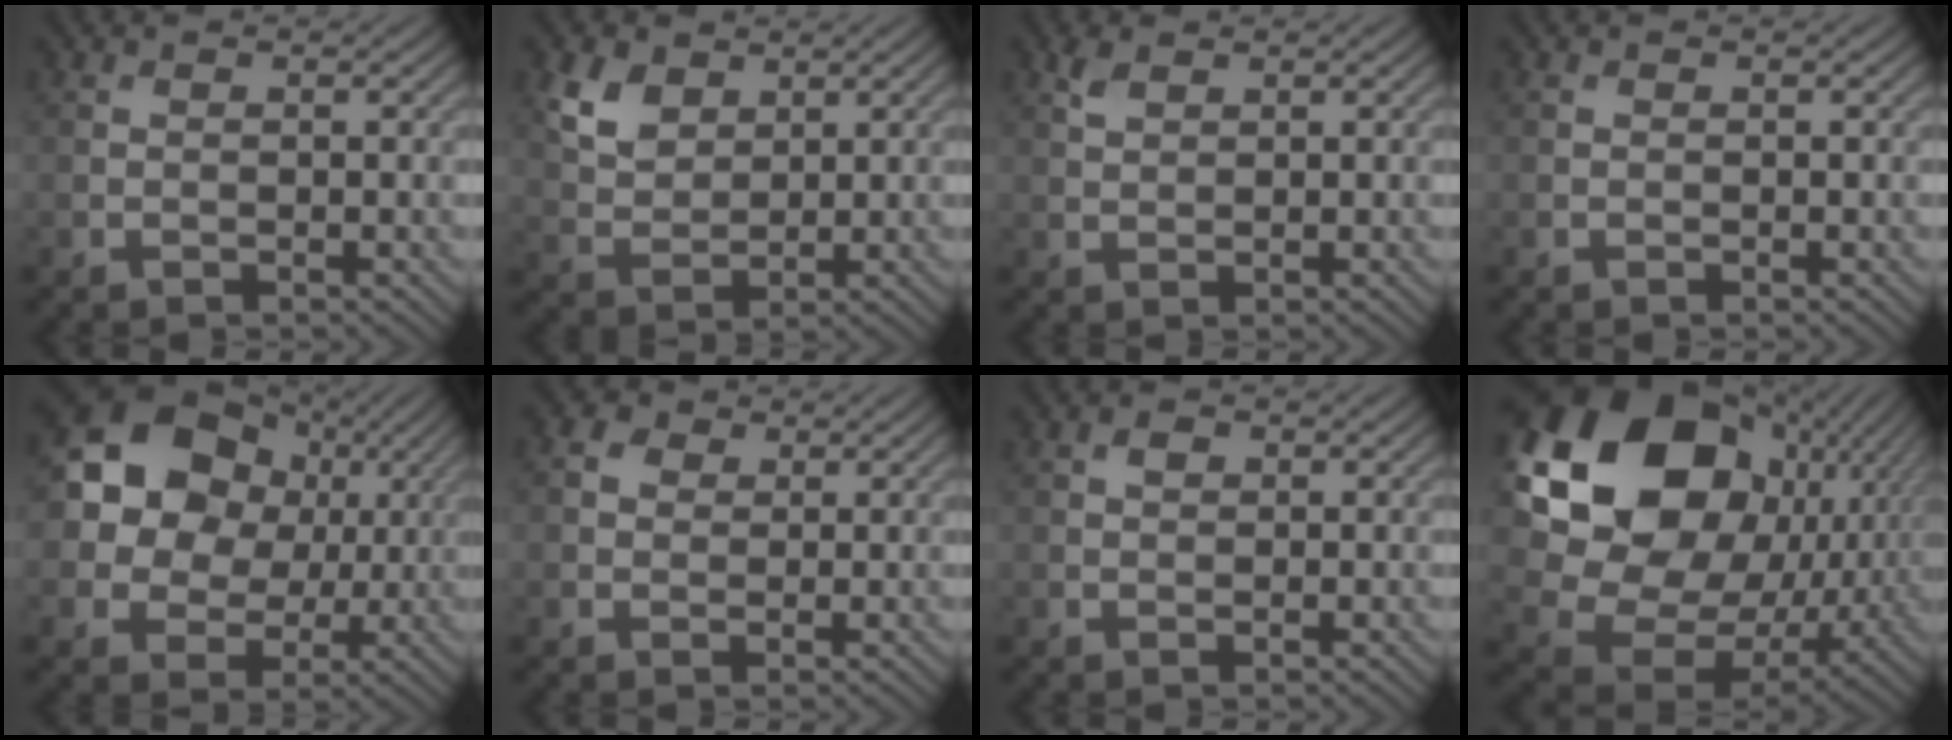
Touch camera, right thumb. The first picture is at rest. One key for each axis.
{"total": 4.9, "fx": 2.7, "fy": 3.1, "fz": 2.6, "tx": -0.070, "ty": -0.002, "tz": 0.060}
{"total": 1.8, "fx": 1.2, "fy": 0.8, "fz": 1.0, "tx": -0.028, "ty": 0.001, "tz": 0.028}
{"total": 0.0}
{"total": 13.3, "fx": 3.3, "fy": 11.0, "fz": 6.7, "tx": -0.166, "ty": 0.033, "tz": 0.048}
{"total": 2.4, "fx": 0.8, "fy": 2.0, "fz": 1.1, "tx": -0.025, "ty": 0.001, "tz": 0.010}
{"total": 1.1, "fx": 0.5, "fy": 0.7, "fz": 0.6, "tx": -0.013, "ty": 0.000, "tz": 0.008}
{"total": 21.6, "fx": 5.4, "fy": 16.6, "fz": 12.7, "tx": -0.299, "ty": -0.013, "tz": 0.121}